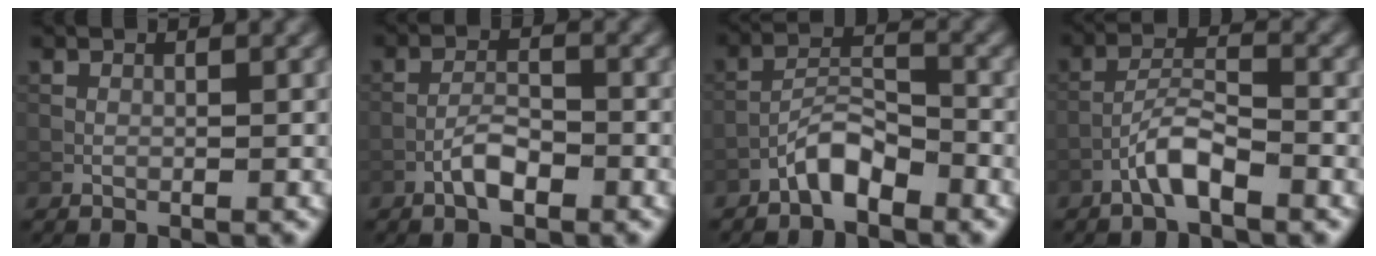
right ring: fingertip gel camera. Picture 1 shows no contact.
{"total": 2.6, "force": [-1.6, 0.8, 1.9], "torque": [-0.035, 0.007, -0.032]}
{"total": 3.5, "force": [-2.6, 1.1, 2.0], "torque": [-0.034, 0.015, -0.053]}
{"total": 3.4, "force": [-2.2, 0.7, 2.5], "torque": [-0.047, 0.013, -0.047]}